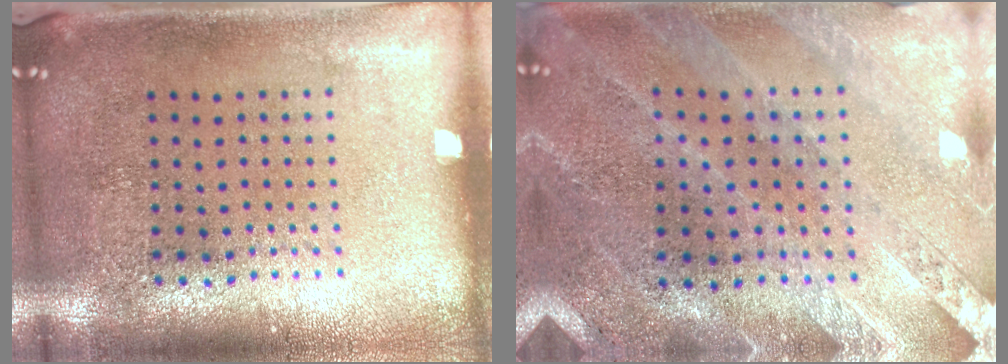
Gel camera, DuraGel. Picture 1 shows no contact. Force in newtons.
{"total": 0.8, "press": 0.8, "slide": 0.2}